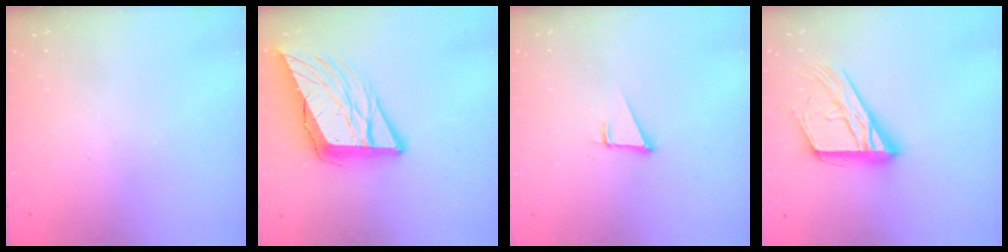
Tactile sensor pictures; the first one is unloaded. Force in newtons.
{"total": 15.3, "press": 15.1, "slide": 2.7}
{"total": 3.6, "press": 2.7, "slide": 2.4}
{"total": 18.7, "press": 18.6, "slide": 1.8}